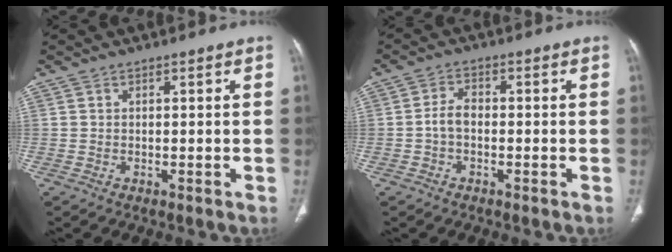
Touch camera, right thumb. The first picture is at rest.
{"total": 3.4, "force": [-0.8, 2.1, 2.6], "torque": [-0.047, 0.014, -0.019]}